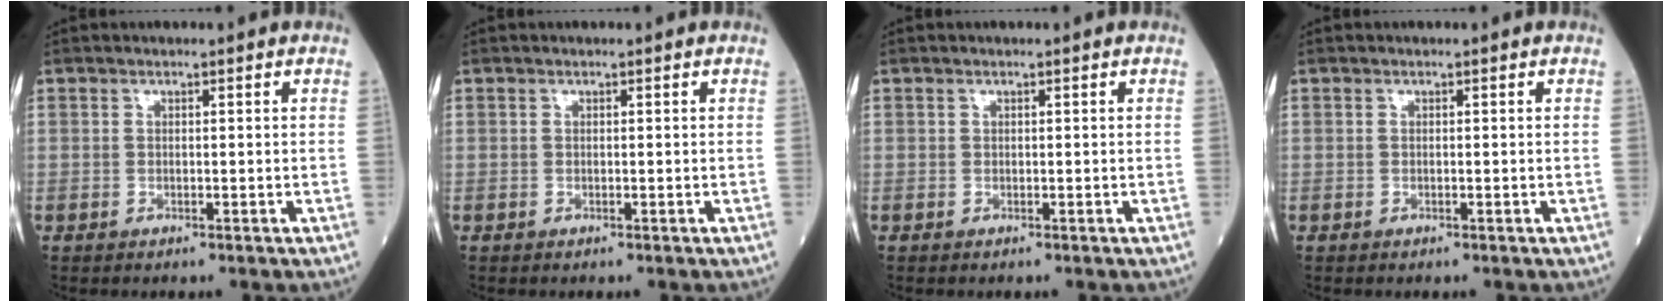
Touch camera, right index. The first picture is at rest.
{"total": 0.0}
{"total": 0.0}
{"total": 0.0}